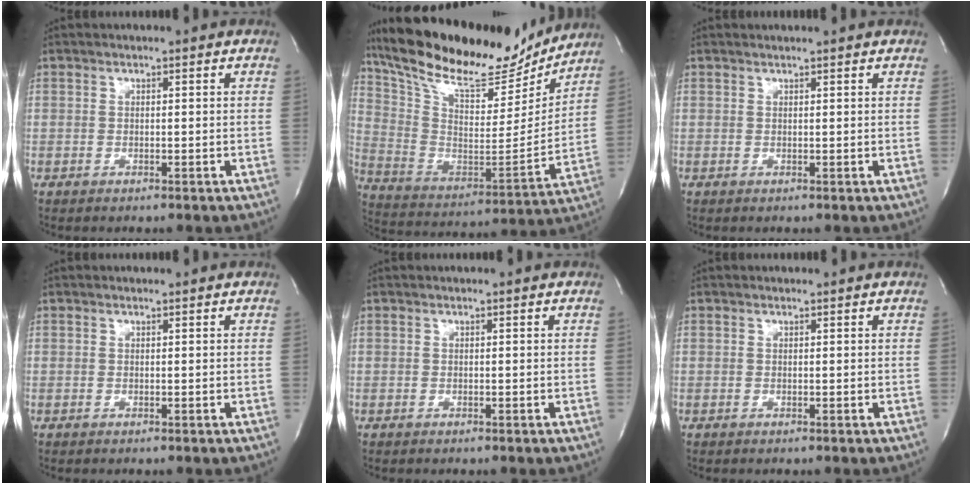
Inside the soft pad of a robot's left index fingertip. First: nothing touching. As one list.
[{"total": 25.3, "force": [21.6, 6.4, 11.5], "torque": [-0.219, -0.006, 0.341]}, {"total": 1.7, "force": [1.6, -0.2, 0.4], "torque": [-0.010, 0.008, 0.024]}, {"total": 0.0}, {"total": 0.0}, {"total": 0.0}]